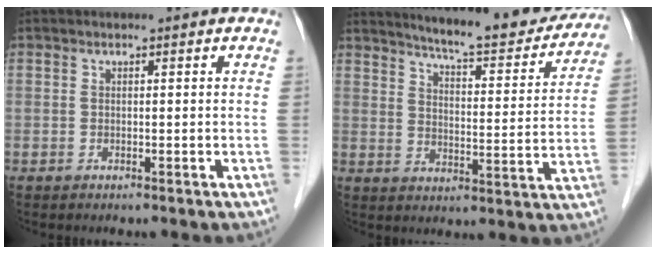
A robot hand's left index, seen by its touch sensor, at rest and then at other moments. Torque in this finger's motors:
{"motor_torque": [0.01, -0.49, 0.50, 0.05]}